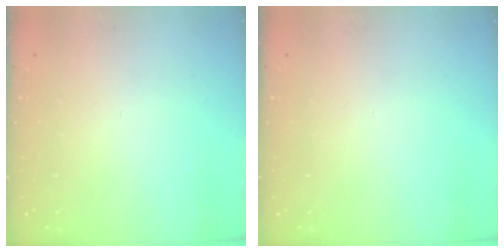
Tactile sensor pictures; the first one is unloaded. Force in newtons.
{"total": 0.0}